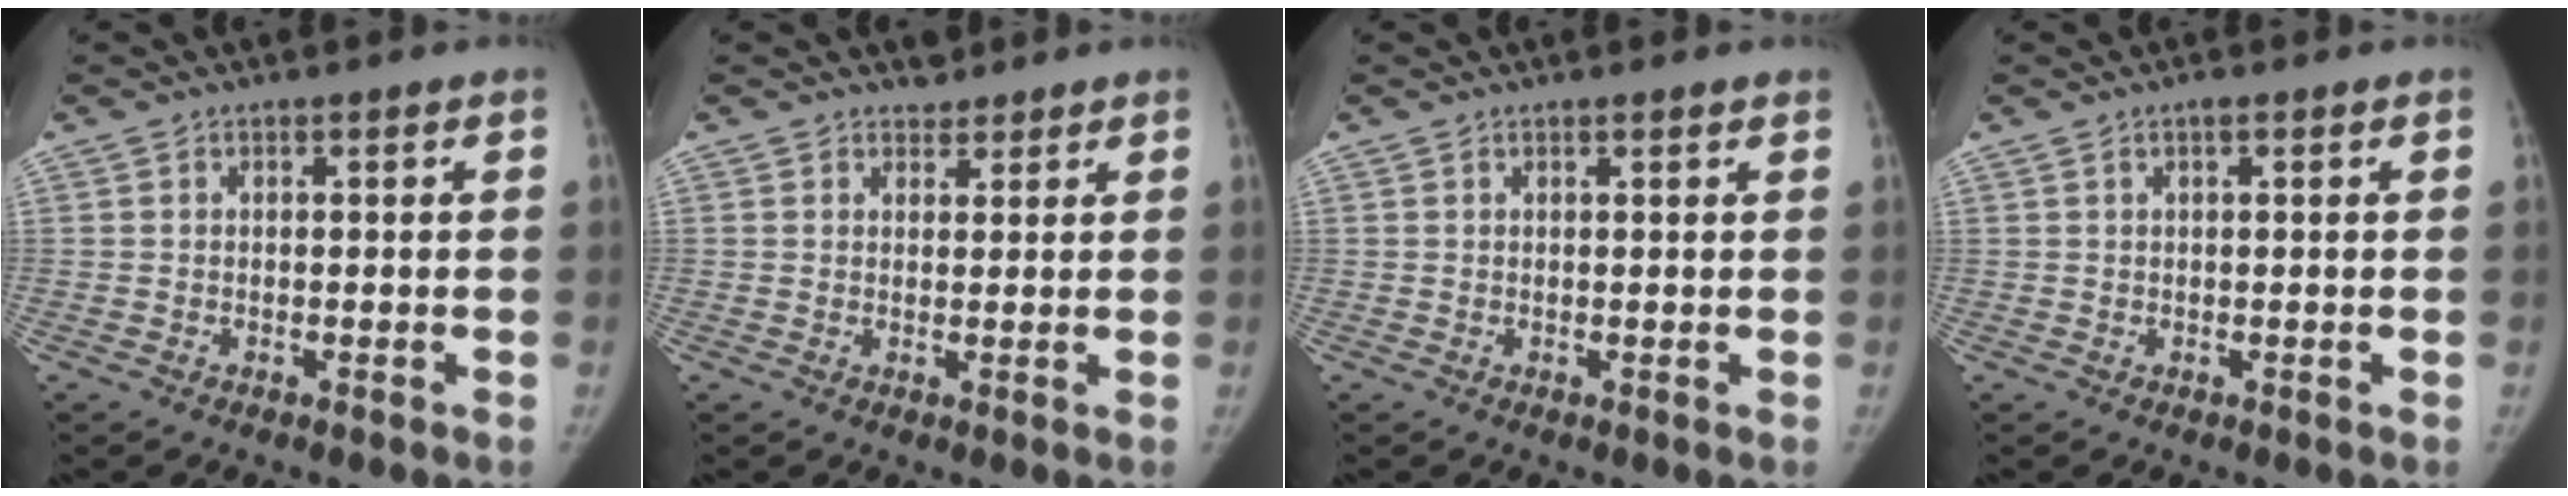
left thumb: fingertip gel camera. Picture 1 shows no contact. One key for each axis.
{"total": 1.9, "fx": 1.5, "fy": 1.2, "fz": -0.2, "tx": 0.020, "ty": -0.010, "tz": 0.014}
{"total": 0.8, "fx": 0.7, "fy": 0.1, "fz": 0.4, "tx": -0.006, "ty": -0.002, "tz": 0.007}
{"total": 1.0, "fx": 0.5, "fy": 0.2, "fz": 0.9, "tx": -0.016, "ty": 0.004, "tz": 0.006}